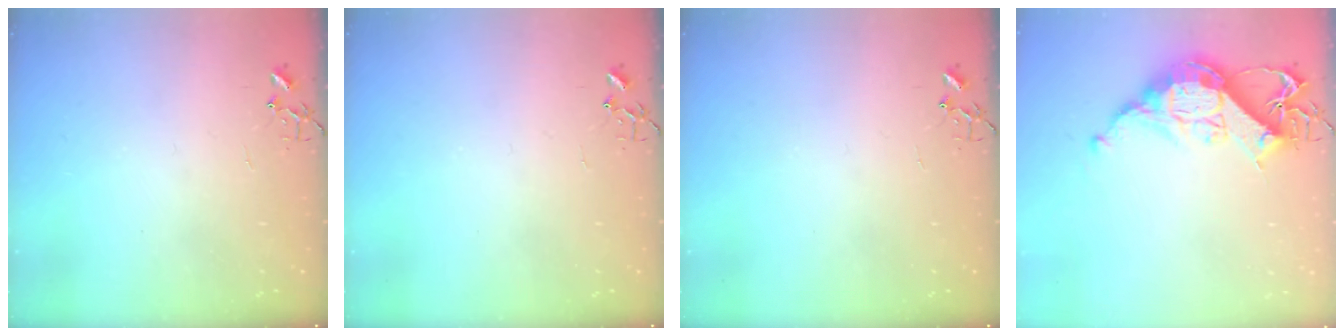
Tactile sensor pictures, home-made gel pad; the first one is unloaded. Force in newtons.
{"total": 0.0}
{"total": 0.0}
{"total": 13.3, "press": 13.3, "slide": 0.7}